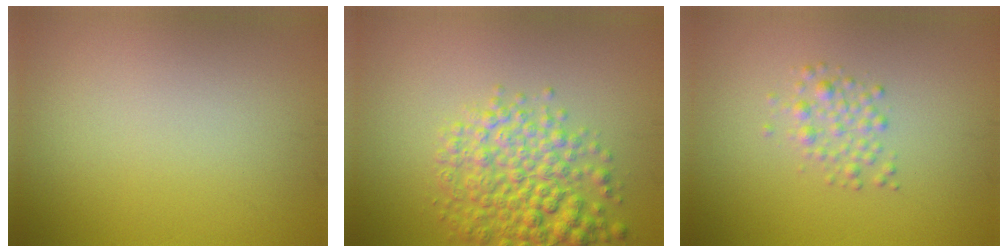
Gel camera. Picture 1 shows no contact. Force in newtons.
{"total": 5.8, "press": 5.8, "slide": 0.3}
{"total": 1.8, "press": 1.8, "slide": 0.0}